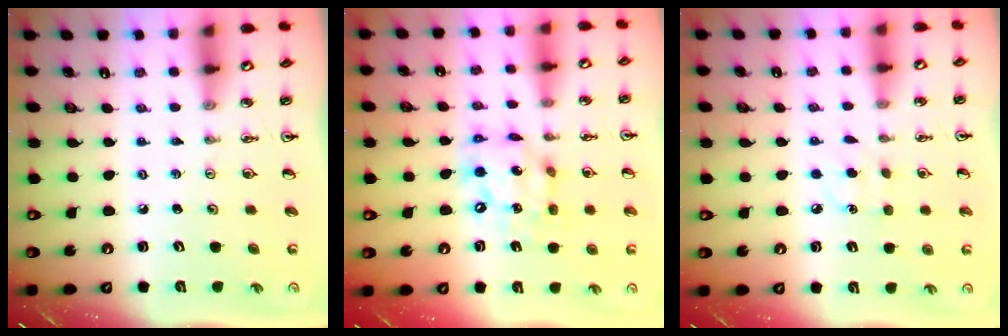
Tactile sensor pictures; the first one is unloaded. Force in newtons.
{"total": 13.7, "press": 13.6, "slide": 1.3}
{"total": 5.8, "press": 5.8, "slide": 0.7}